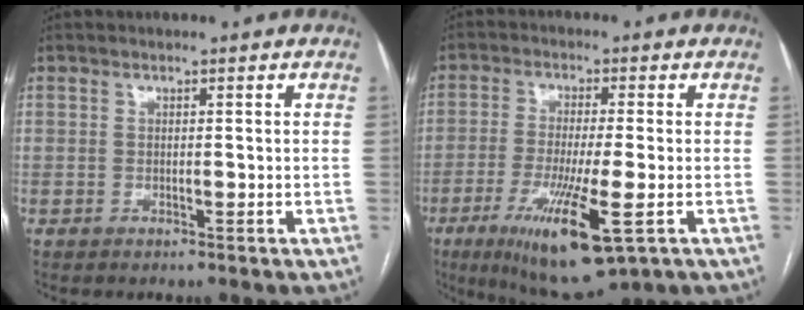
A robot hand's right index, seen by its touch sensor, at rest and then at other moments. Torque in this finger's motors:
{"motor_torque": [1.82, -0.32, 0.71, 0.21]}